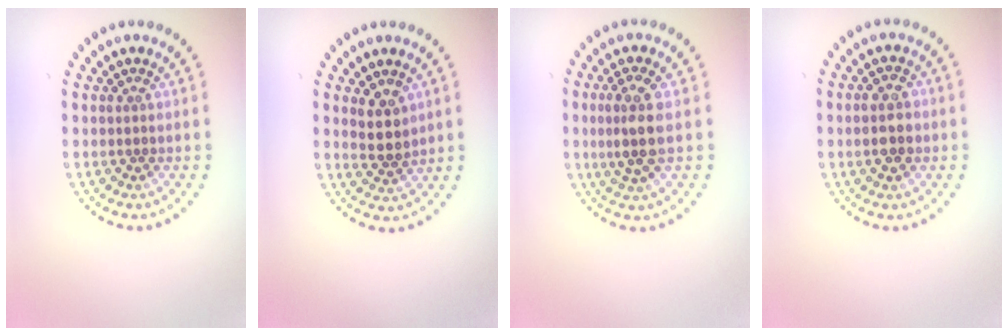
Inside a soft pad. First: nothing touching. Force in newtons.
{"total": 2.5, "press": 2.2, "slide": 1.2}
{"total": 3.2, "press": 2.9, "slide": 1.3}
{"total": 2.5, "press": 2.4, "slide": 0.4}